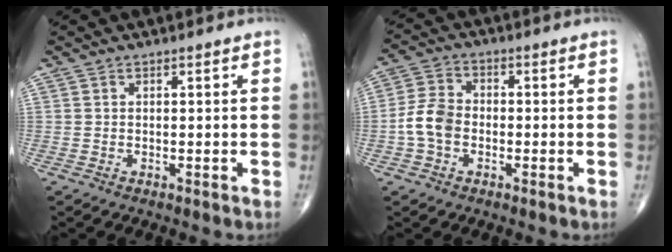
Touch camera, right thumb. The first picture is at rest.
{"total": 6.6, "force": [-1.6, 4.7, 4.3], "torque": [-0.081, 0.022, -0.041]}